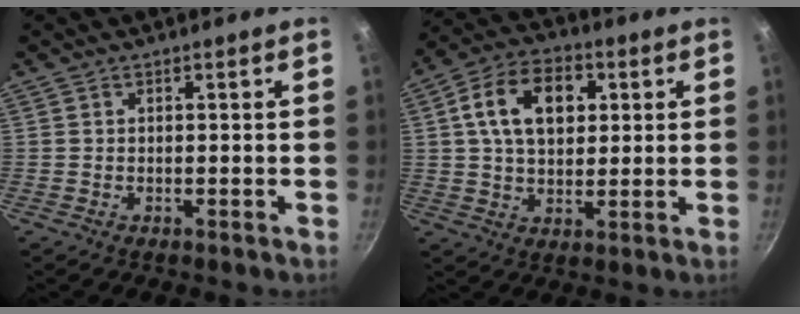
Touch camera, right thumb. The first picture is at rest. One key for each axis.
{"total": 13.6, "fx": 3.5, "fy": 9.0, "fz": 9.6, "tx": -0.140, "ty": 0.009, "tz": 0.047}